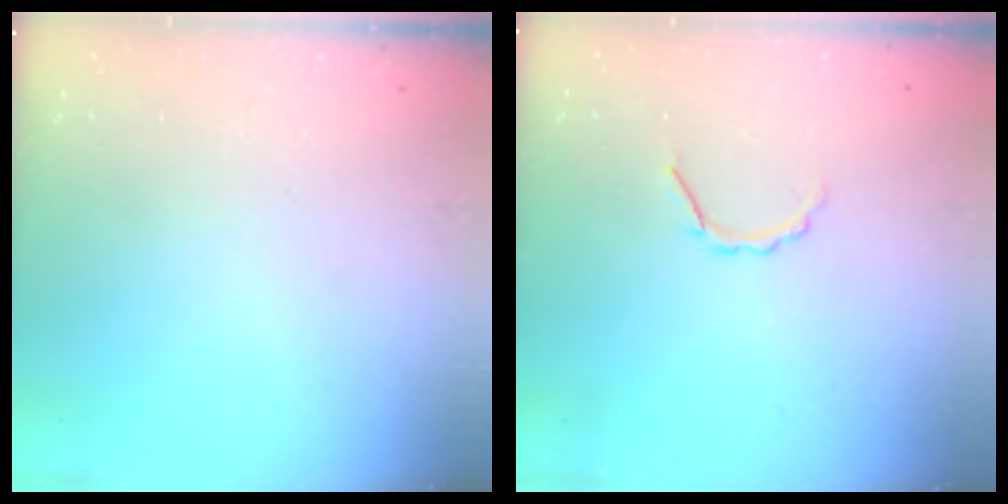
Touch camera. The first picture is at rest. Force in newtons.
{"total": 2.9, "press": 2.7, "slide": 0.8}